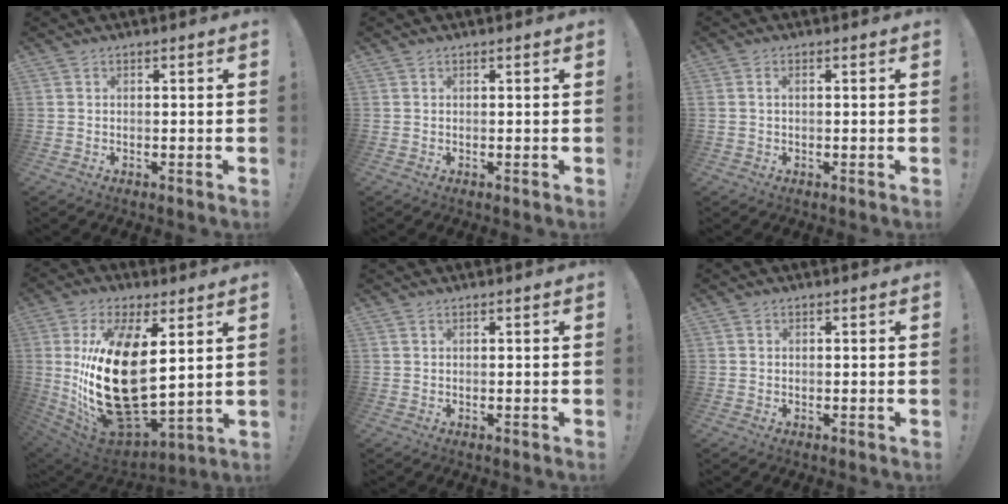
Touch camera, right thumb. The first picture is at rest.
{"total": 0.0}
{"total": 1.2, "force": [0.2, 0.4, 1.1], "torque": [-0.029, 0.005, 0.005]}
{"total": 26.4, "force": [4.5, 13.0, 22.5], "torque": [-0.454, -0.049, 0.096]}
{"total": 0.5, "force": [0.4, 0.2, 0.2], "torque": [0.004, -0.002, 0.006]}
{"total": 0.6, "force": [0.3, 0.5, -0.1], "torque": [-0.002, 0.005, 0.006]}